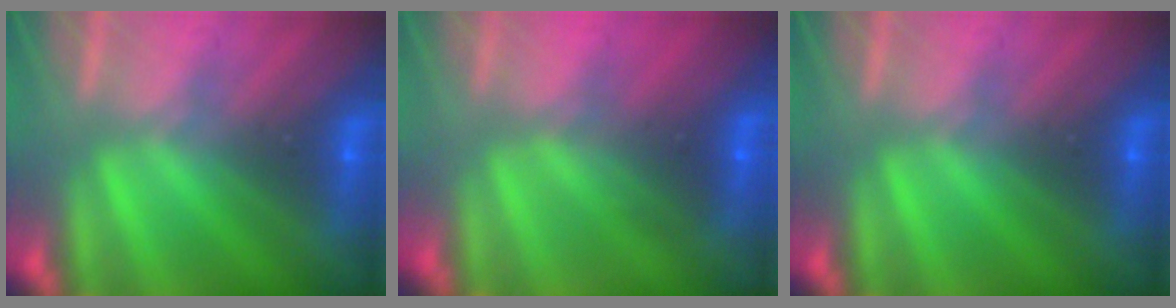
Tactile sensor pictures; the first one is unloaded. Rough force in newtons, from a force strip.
{"total": 2.6}
{"total": 0.0}